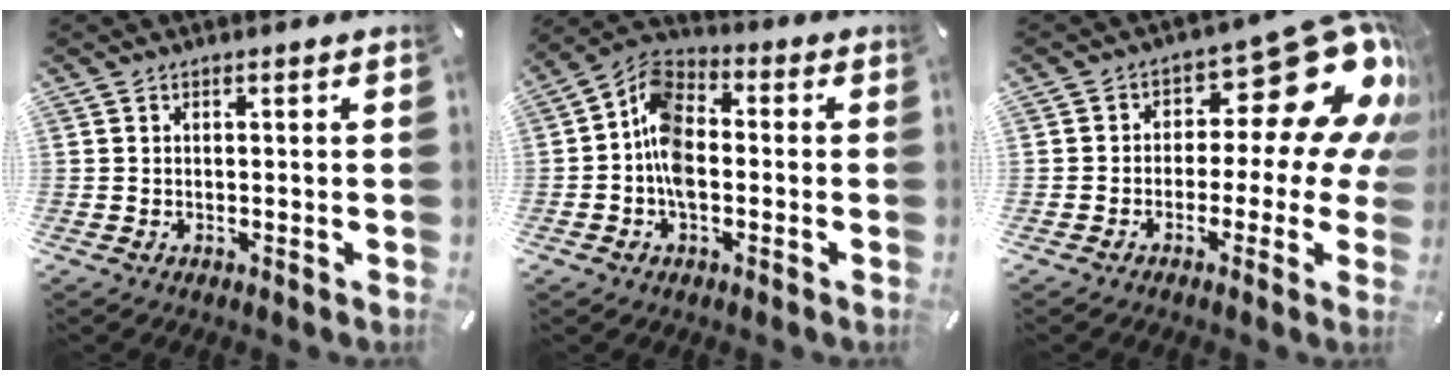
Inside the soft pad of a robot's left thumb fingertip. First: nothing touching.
{"total": 9.7, "force": [-2.1, 6.3, 7.1], "torque": [-0.154, 0.011, -0.038]}
{"total": 19.7, "force": [8.9, 9.3, 14.9], "torque": [-0.193, -0.061, 0.146]}